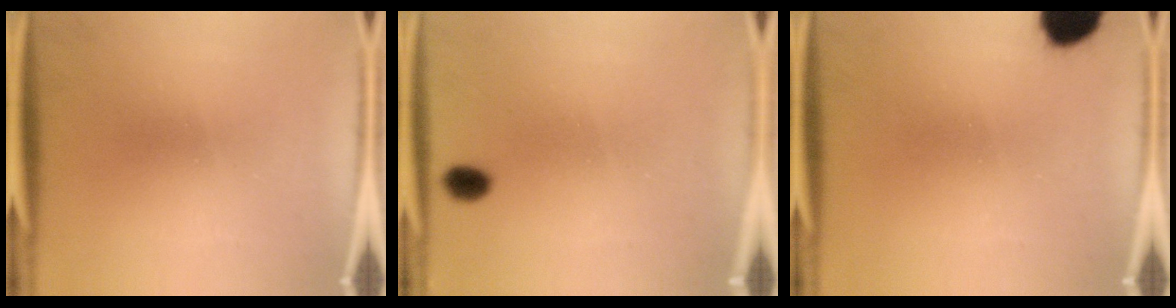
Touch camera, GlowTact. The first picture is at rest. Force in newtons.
{"total": 1.7}
{"total": 9.4}